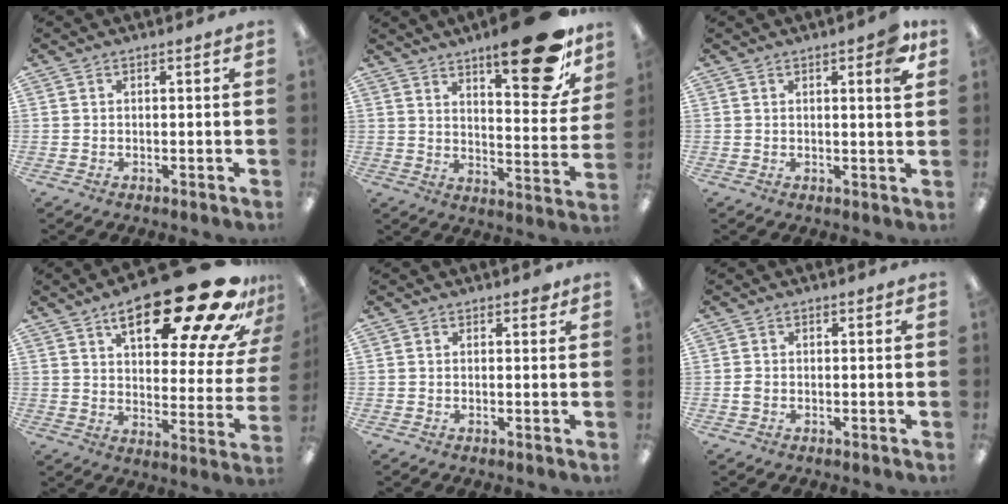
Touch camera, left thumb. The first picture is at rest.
{"total": 19.7, "force": [12.8, 6.5, 13.5], "torque": [-0.171, -0.081, 0.202]}
{"total": 5.3, "force": [2.5, 1.3, 4.5], "torque": [-0.061, -0.008, 0.036]}
{"total": 29.0, "force": [18.0, 10.0, 20.4], "torque": [-0.280, -0.117, 0.281]}
{"total": 1.3, "force": [0.7, 0.8, 0.8], "torque": [-0.008, -0.001, 0.010]}
{"total": 1.5, "force": [-0.4, 1.1, 1.0], "torque": [-0.018, 0.003, -0.009]}